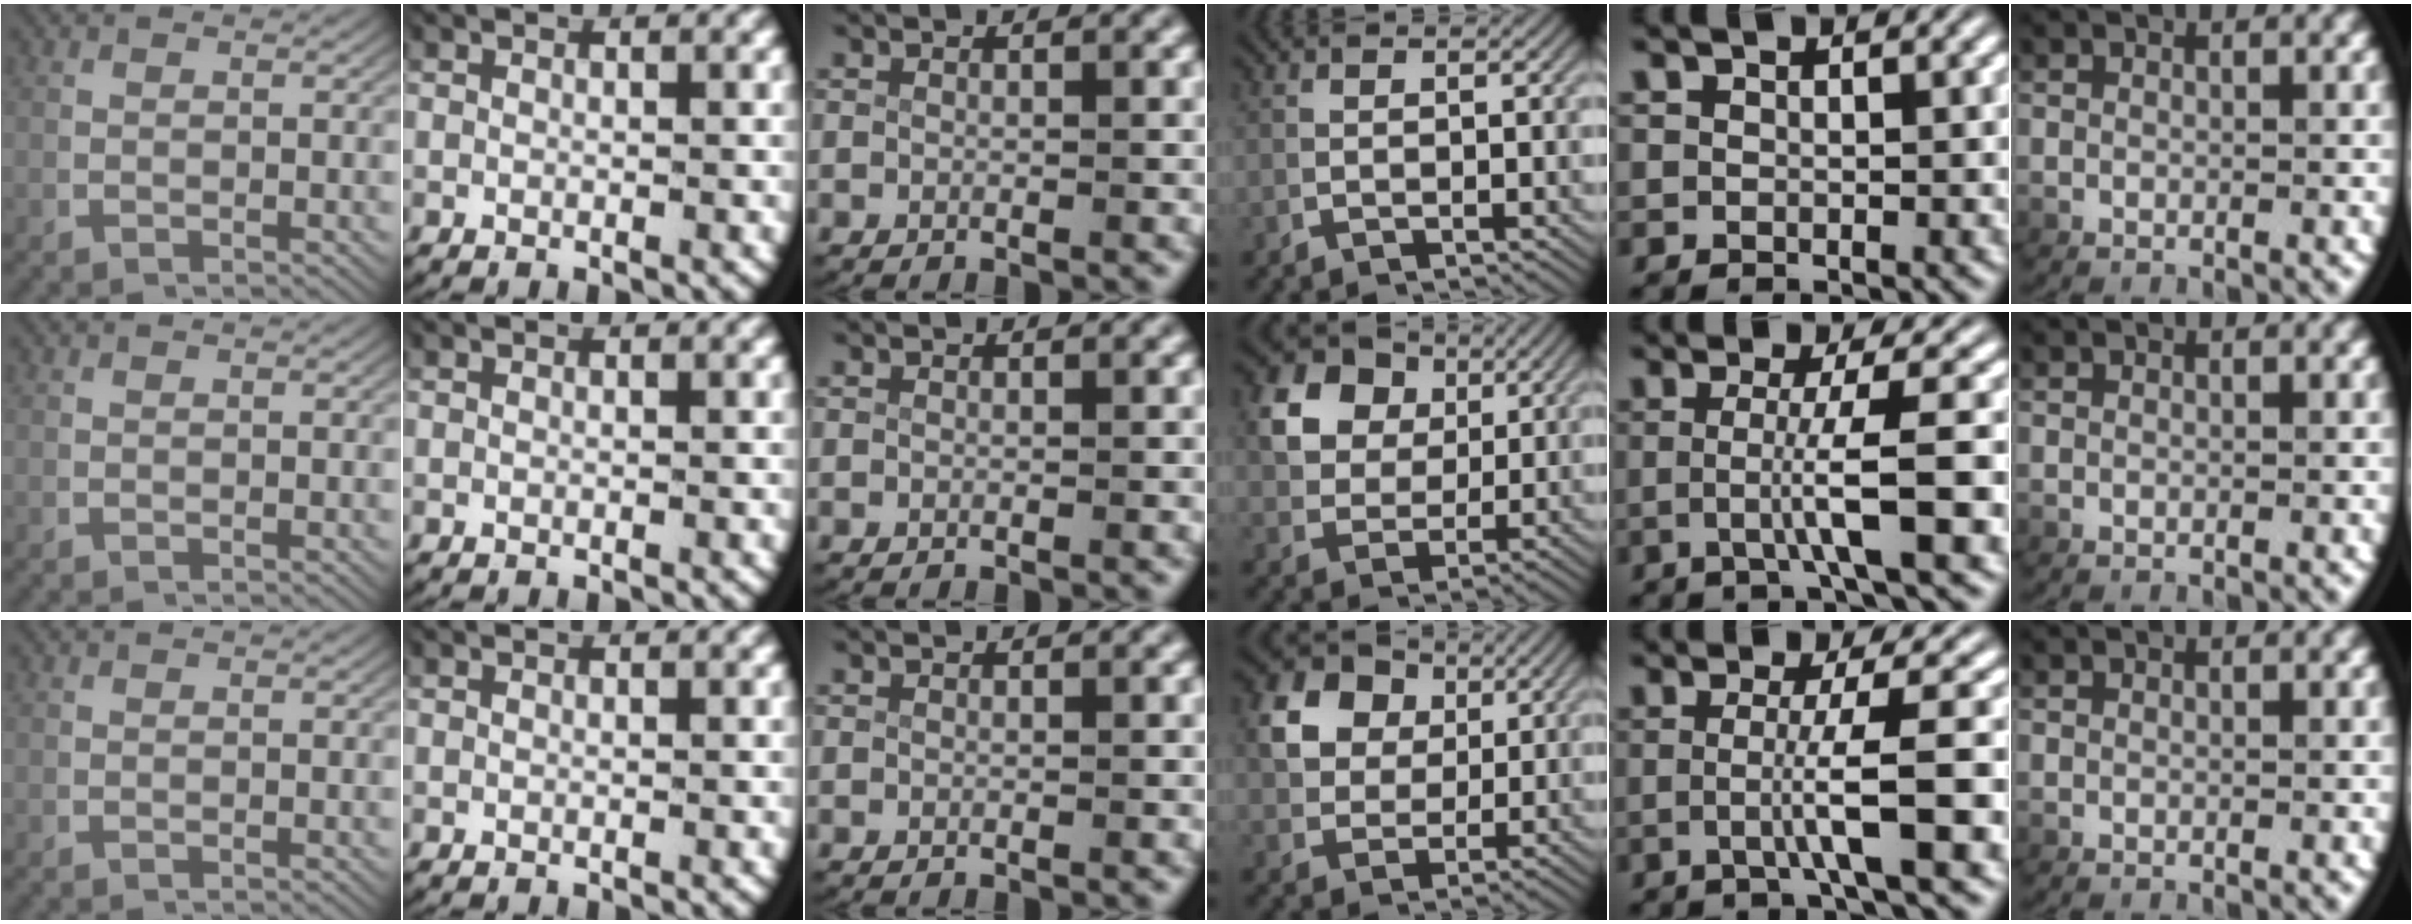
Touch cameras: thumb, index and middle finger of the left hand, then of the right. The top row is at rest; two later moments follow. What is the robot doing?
{"motion": "grasp_and_lifting", "object": "card"}